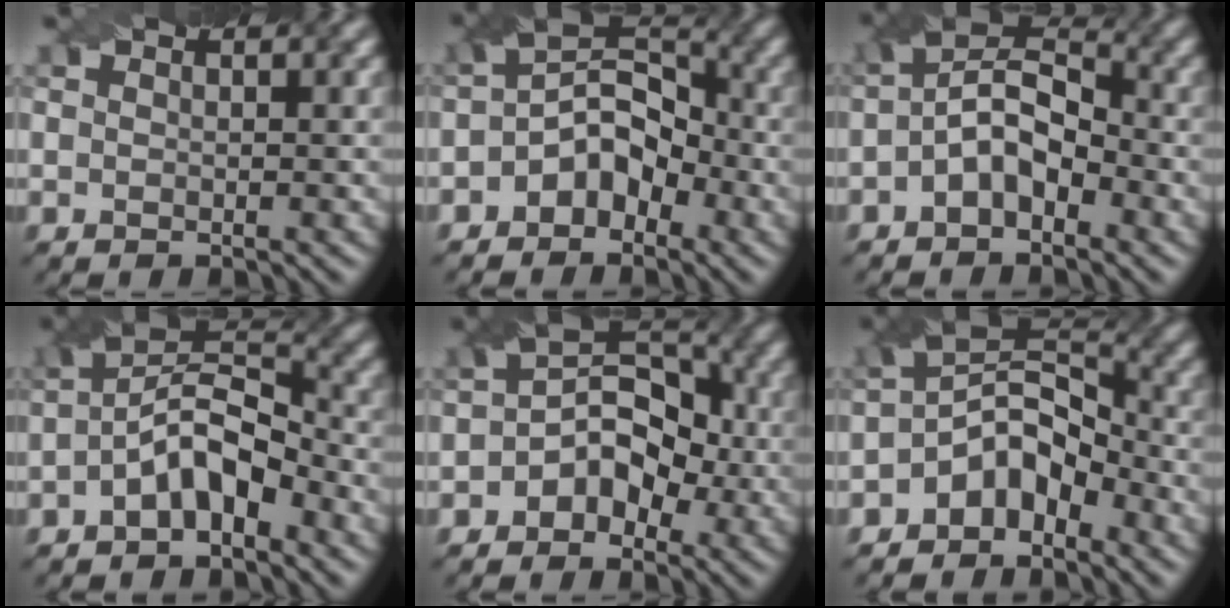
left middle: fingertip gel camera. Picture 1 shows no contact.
{"total": 5.0, "force": [-1.9, 3.4, 3.0], "torque": [-0.040, 0.010, -0.041]}
{"total": 5.3, "force": [-1.2, 3.1, 4.2], "torque": [-0.075, 0.013, -0.029]}
{"total": 5.7, "force": [-1.9, 2.8, 4.6], "torque": [-0.080, 0.016, -0.039]}
{"total": 5.4, "force": [-1.2, 3.9, 3.6], "torque": [-0.033, 0.013, -0.029]}
{"total": 5.9, "force": [-2.9, 3.5, 3.8], "torque": [-0.050, 0.012, -0.065]}